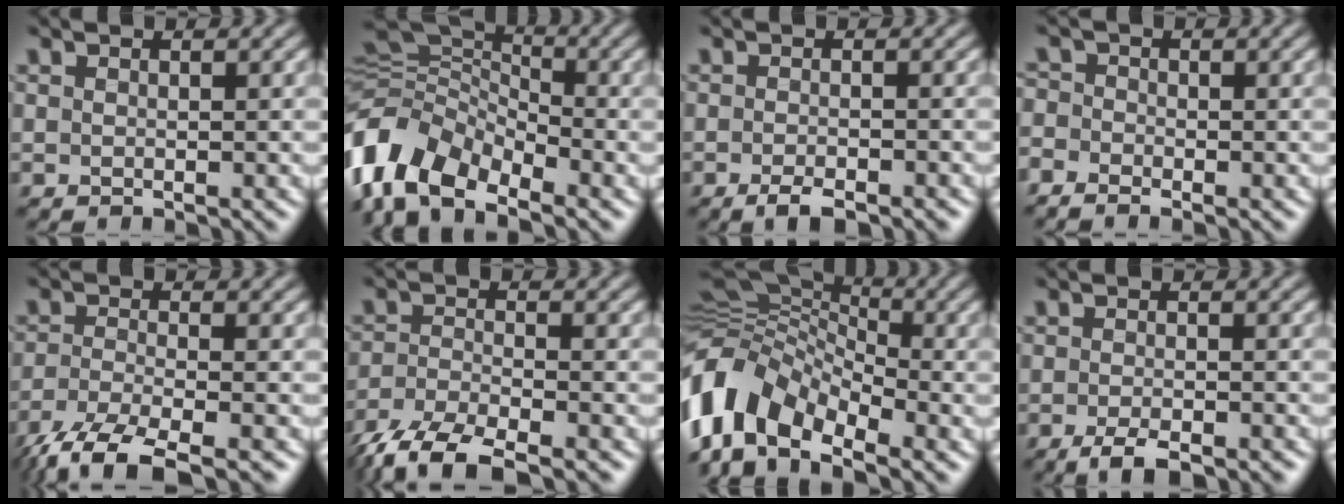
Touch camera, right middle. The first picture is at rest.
{"total": 9.6, "force": [-5.6, 5.6, 5.4], "torque": [-0.104, 0.000, -0.127]}
{"total": 2.6, "force": [-1.9, 0.5, 1.7], "torque": [-0.027, -0.005, -0.032]}
{"total": 1.7, "force": [-1.2, 1.1, 0.7], "torque": [-0.016, -0.008, -0.023]}
{"total": 7.0, "force": [-5.4, 1.5, 4.1], "torque": [-0.081, -0.020, -0.109]}
{"total": 6.9, "force": [-5.7, 1.6, 3.5], "torque": [-0.075, -0.022, -0.114]}
{"total": 11.1, "force": [-4.3, 7.2, 7.3], "torque": [-0.154, 0.012, -0.108]}
{"total": 3.4, "force": [-2.5, 0.7, 2.2], "torque": [-0.036, -0.006, -0.043]}